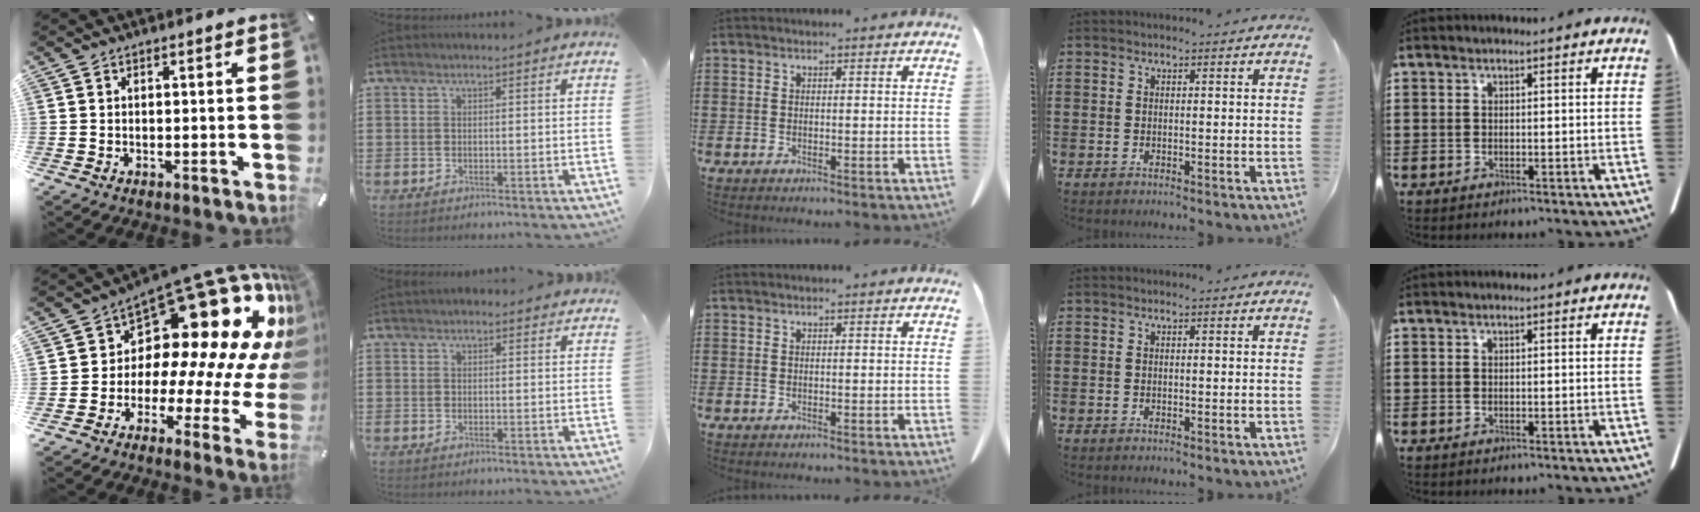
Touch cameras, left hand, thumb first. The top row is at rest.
{"thumb": {"total": 23.7, "force": [11.9, 12.0, 16.6], "torque": [-0.214, -0.132, 0.218]}, "index": {"total": 1.1, "force": [0.9, 0.6, 0.4], "torque": [-0.010, 0.006, 0.016]}}